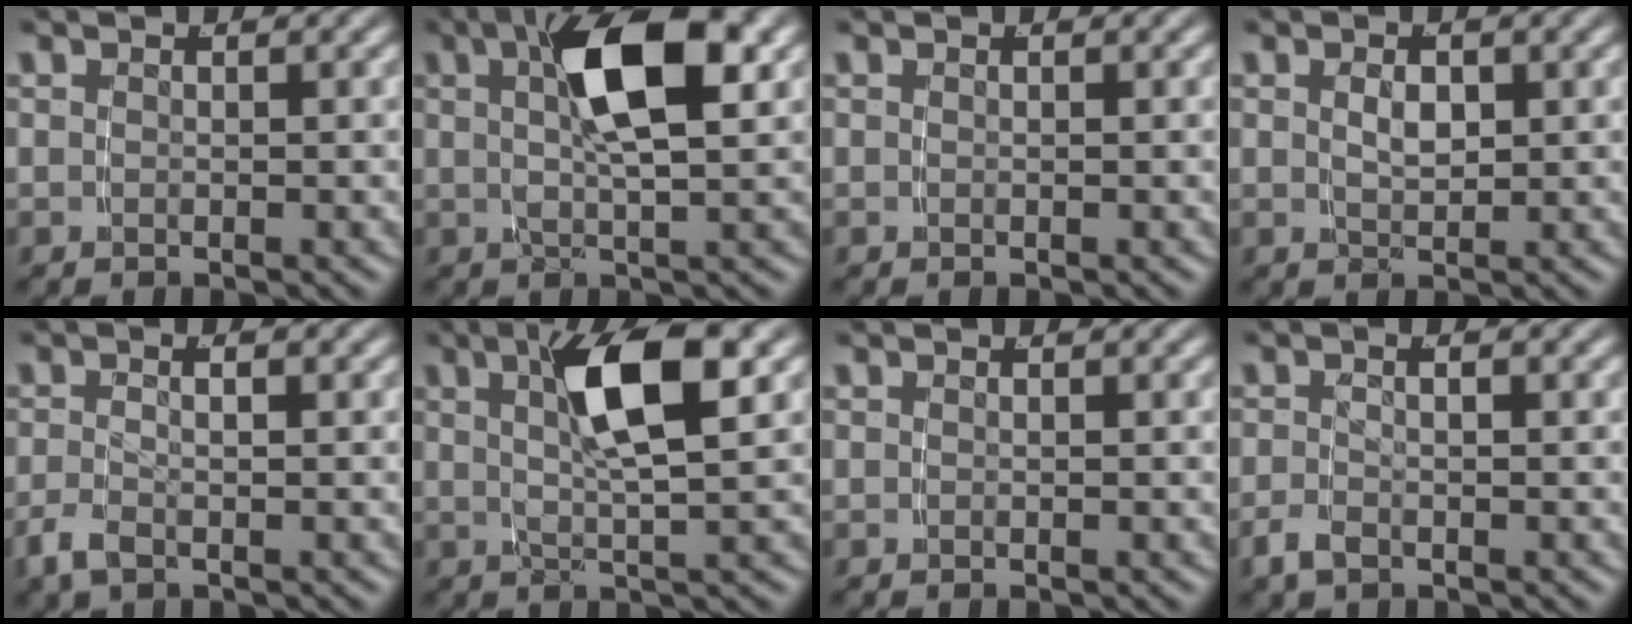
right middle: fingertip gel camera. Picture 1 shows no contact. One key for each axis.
{"total": 8.6, "fx": 1.8, "fy": 2.6, "fz": 8.0, "tx": -0.139, "ty": 0.008, "tz": 0.035}
{"total": 0.0}
{"total": 1.7, "fx": 0.3, "fy": 0.3, "fz": 1.6, "tx": -0.025, "ty": -0.006, "tz": 0.014}
{"total": 2.3, "fx": -1.4, "fy": 0.8, "fz": 1.7, "tx": -0.036, "ty": -0.003, "tz": -0.022}
{"total": 7.0, "fx": 1.8, "fy": 1.4, "fz": 6.7, "tx": -0.125, "ty": 0.006, "tz": 0.035}
{"total": 0.0}
{"total": 1.7, "fx": -1.1, "fy": 0.5, "fz": 1.2, "tx": -0.024, "ty": -0.001, "tz": -0.017}